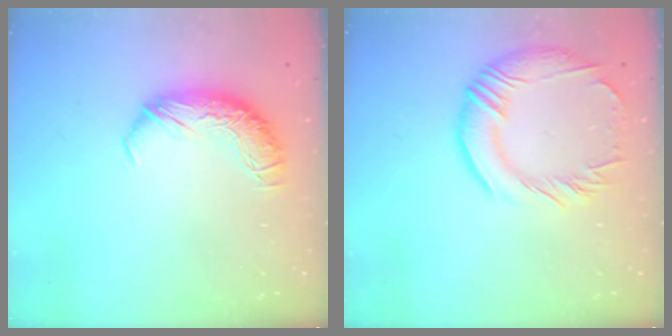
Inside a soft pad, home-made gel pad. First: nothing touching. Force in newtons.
{"total": 5.1, "press": 4.7, "slide": 2.1}